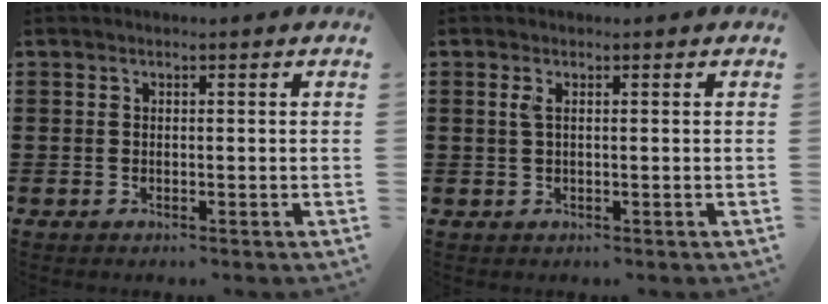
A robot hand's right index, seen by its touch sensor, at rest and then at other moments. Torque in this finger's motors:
{"motor_torque": [0.05, -0.04, 0.01, 0.00]}